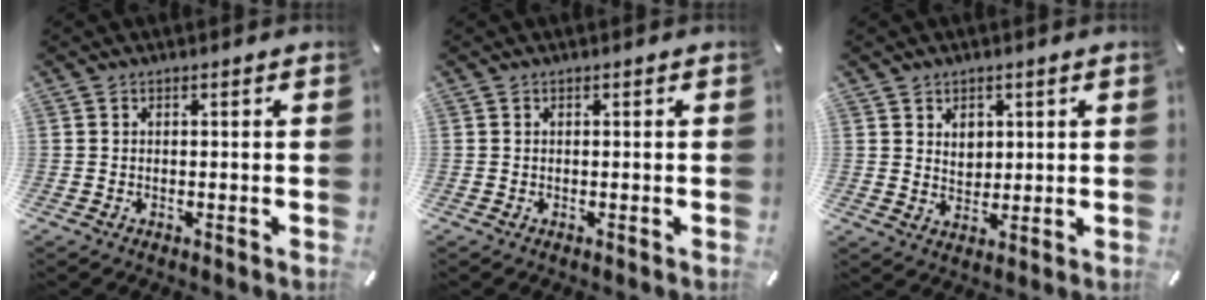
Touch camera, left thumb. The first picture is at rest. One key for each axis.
{"total": 0.0}
{"total": 4.2, "fx": 1.7, "fy": 3.6, "fz": 1.4, "tx": -0.014, "ty": -0.005, "tz": 0.027}